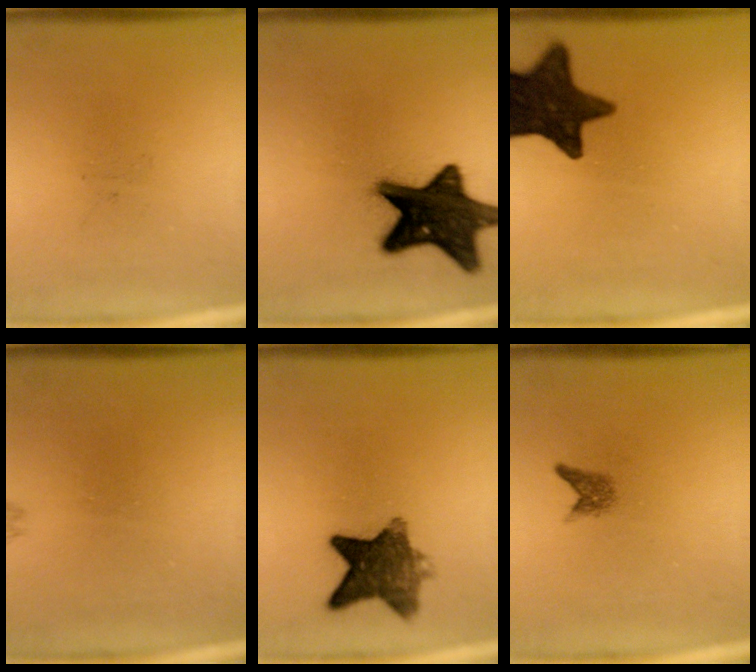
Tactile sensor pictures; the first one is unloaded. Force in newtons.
{"total": 17.5}
{"total": 14.6}
{"total": 0.7}
{"total": 8.9}
{"total": 1.5}